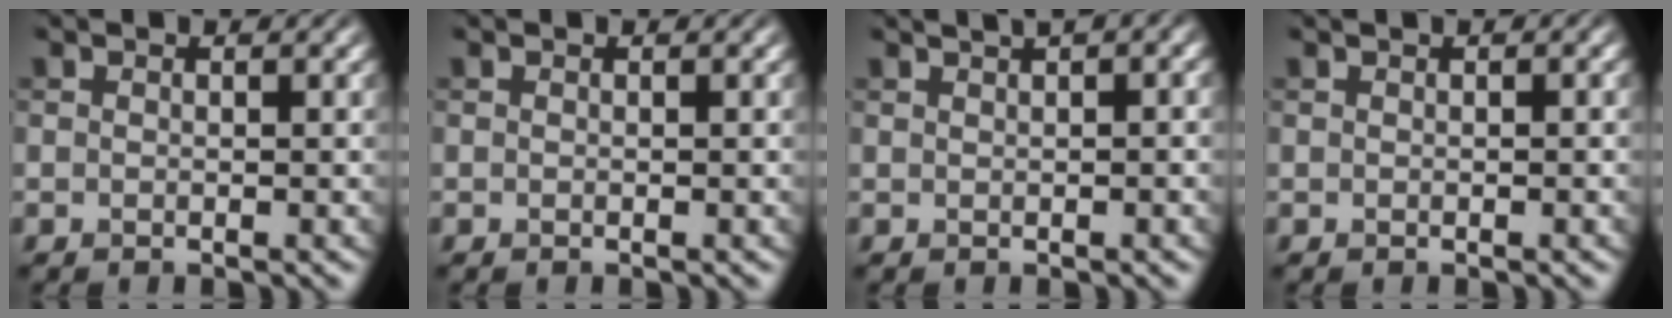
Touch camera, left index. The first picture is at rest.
{"total": 0.0}
{"total": 4.3, "force": [2.3, 1.7, 3.2], "torque": [-0.036, 0.027, 0.018]}
{"total": 0.6, "force": [0.3, 0.1, 0.5], "torque": [-0.004, 0.005, 0.005]}